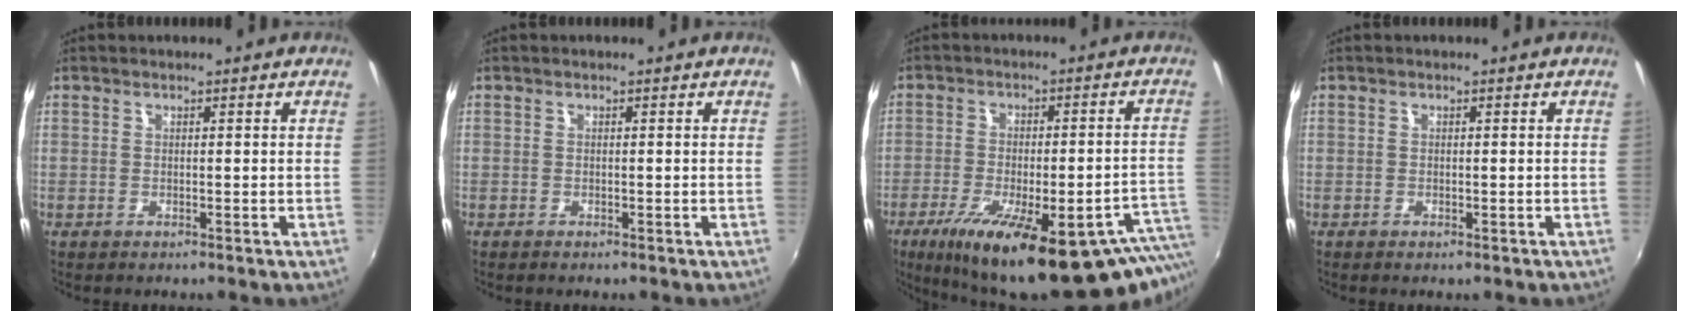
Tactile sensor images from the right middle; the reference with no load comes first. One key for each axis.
{"total": 0.0}
{"total": 26.6, "fx": -17.0, "fy": 7.2, "fz": 19.2, "tx": -0.282, "ty": -0.053, "tz": -0.229}
{"total": 0.7, "fx": -0.4, "fy": 0.5, "fz": 0.4, "tx": -0.008, "ty": -0.004, "tz": -0.007}